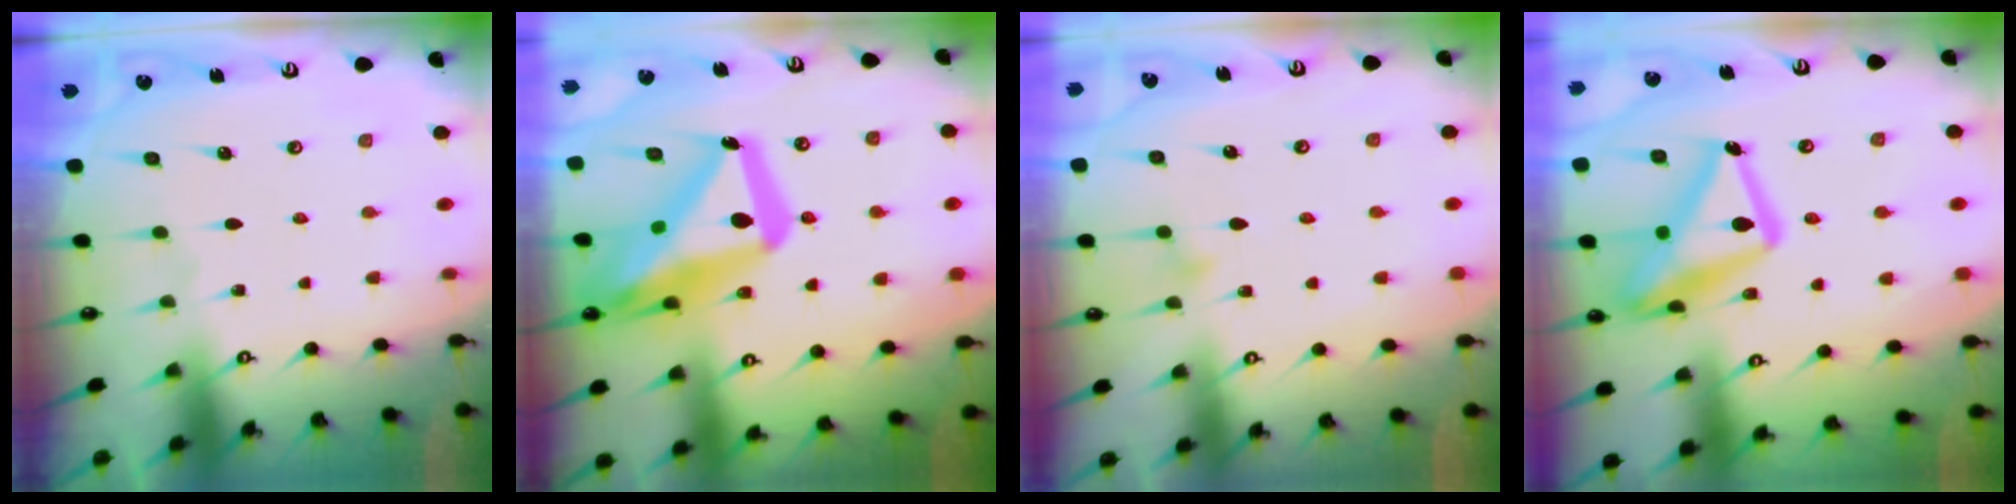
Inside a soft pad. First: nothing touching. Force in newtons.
{"total": 24.0, "press": 23.9, "slide": 2.4}
{"total": 6.9, "press": 6.9, "slide": 0.5}
{"total": 20.3, "press": 20.3, "slide": 1.4}